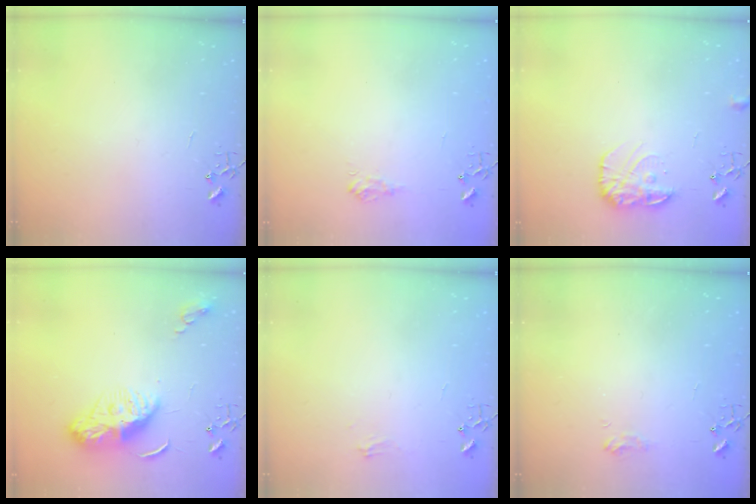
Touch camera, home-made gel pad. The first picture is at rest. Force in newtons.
{"total": 6.8, "press": 6.8, "slide": 0.8}
{"total": 11.9, "press": 11.9, "slide": 0.4}
{"total": 10.0, "press": 10.0, "slide": 0.9}
{"total": 6.1, "press": 6.1, "slide": 0.7}
{"total": 7.5, "press": 7.4, "slide": 0.8}